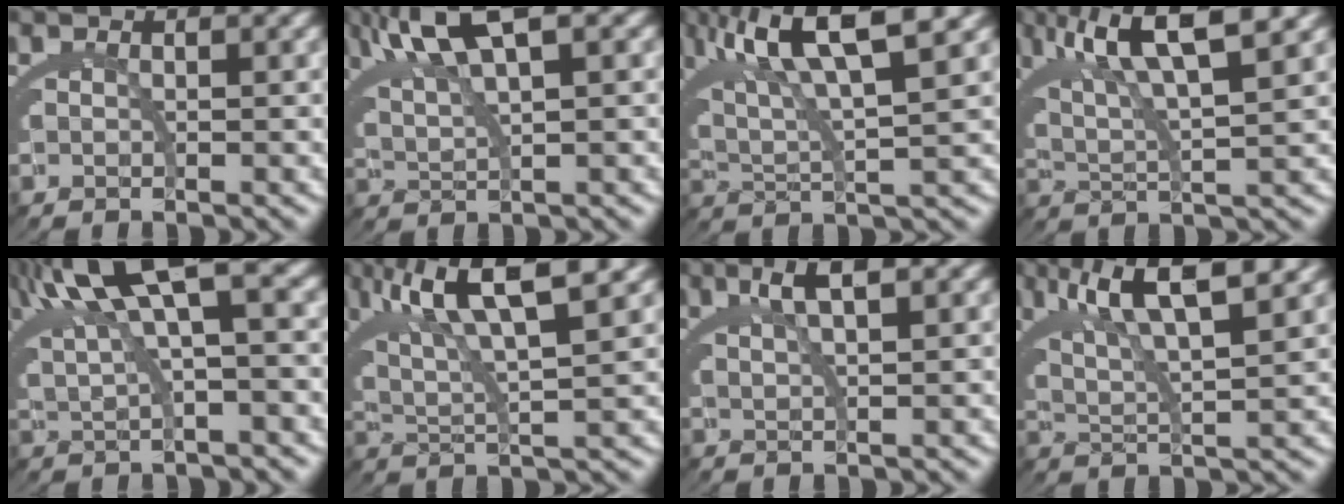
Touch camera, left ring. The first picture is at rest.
{"total": 7.2, "force": [4.2, 1.8, 5.5], "torque": [-0.115, 0.008, 0.075]}
{"total": 9.9, "force": [4.7, 3.3, 8.1], "torque": [-0.157, 0.005, 0.078]}
{"total": 8.2, "force": [4.1, 2.1, 6.8], "torque": [-0.130, 0.002, 0.070]}
{"total": 8.8, "force": [4.2, 3.0, 7.2], "torque": [-0.122, 0.020, 0.069]}
{"total": 9.0, "force": [4.4, 2.6, 7.4], "torque": [-0.144, 0.003, 0.075]}
{"total": 3.7, "force": [2.6, -0.4, 2.6], "torque": [-0.039, 0.008, 0.048]}
{"total": 7.5, "force": [4.0, 1.8, 6.0], "torque": [-0.114, 0.001, 0.069]}